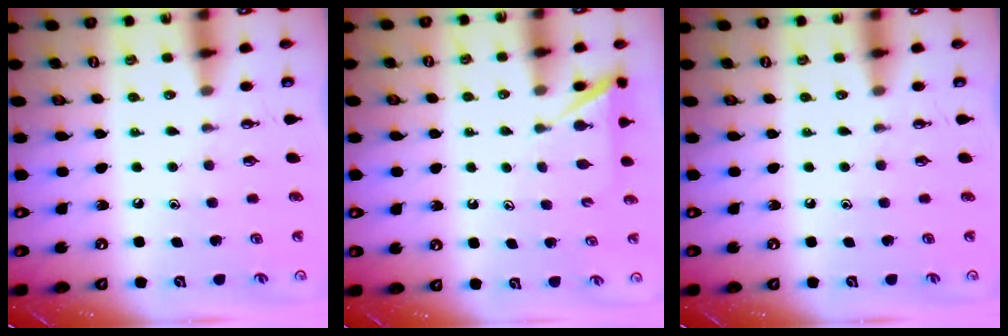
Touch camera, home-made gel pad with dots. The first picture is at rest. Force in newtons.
{"total": 3.9, "press": 3.9, "slide": 0.4}
{"total": 0.0}